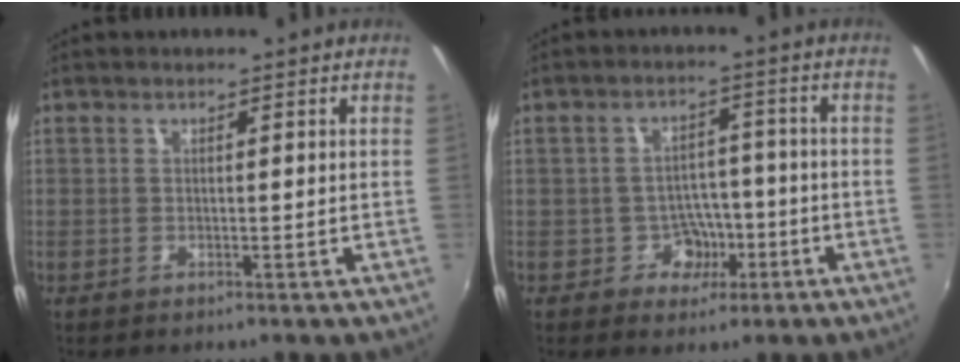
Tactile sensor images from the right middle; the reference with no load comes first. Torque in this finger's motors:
{"motor_torque": [0.37, -0.33, 0.01, 0.00]}